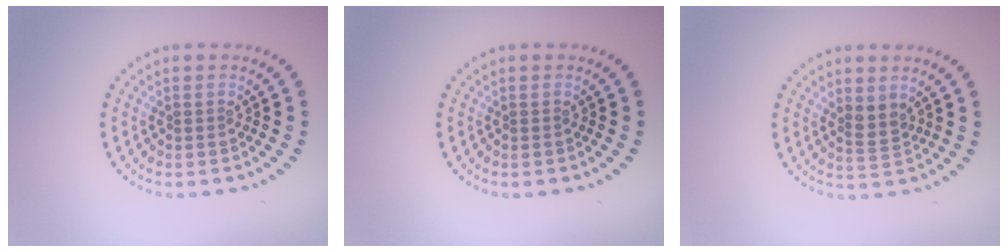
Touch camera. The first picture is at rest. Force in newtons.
{"total": 0.0}
{"total": 1.7, "press": 1.6, "slide": 0.8}